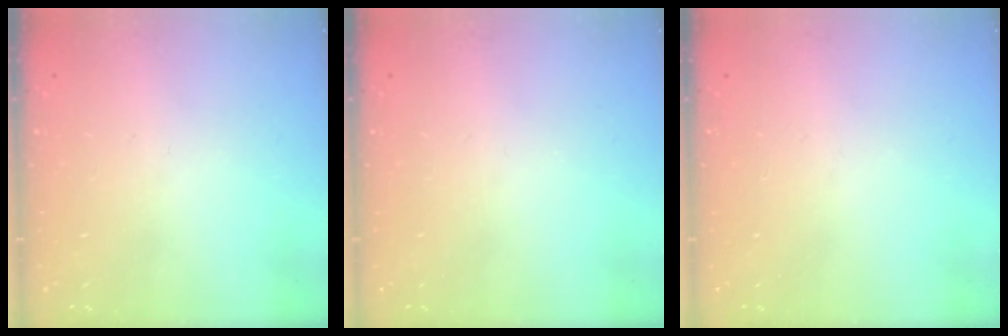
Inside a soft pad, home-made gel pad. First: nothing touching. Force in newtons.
{"total": 0.0}
{"total": 0.0}